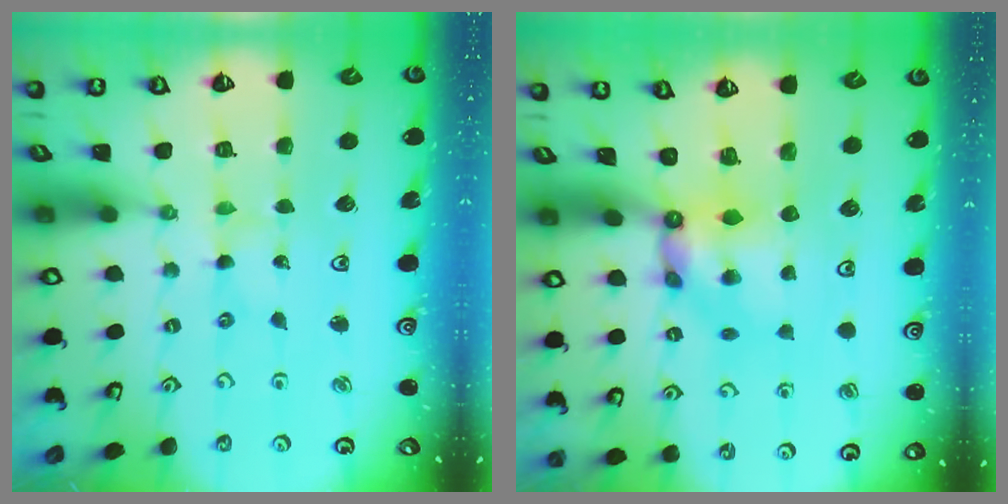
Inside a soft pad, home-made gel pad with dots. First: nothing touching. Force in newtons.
{"total": 6.2, "press": 6.2, "slide": 0.6}